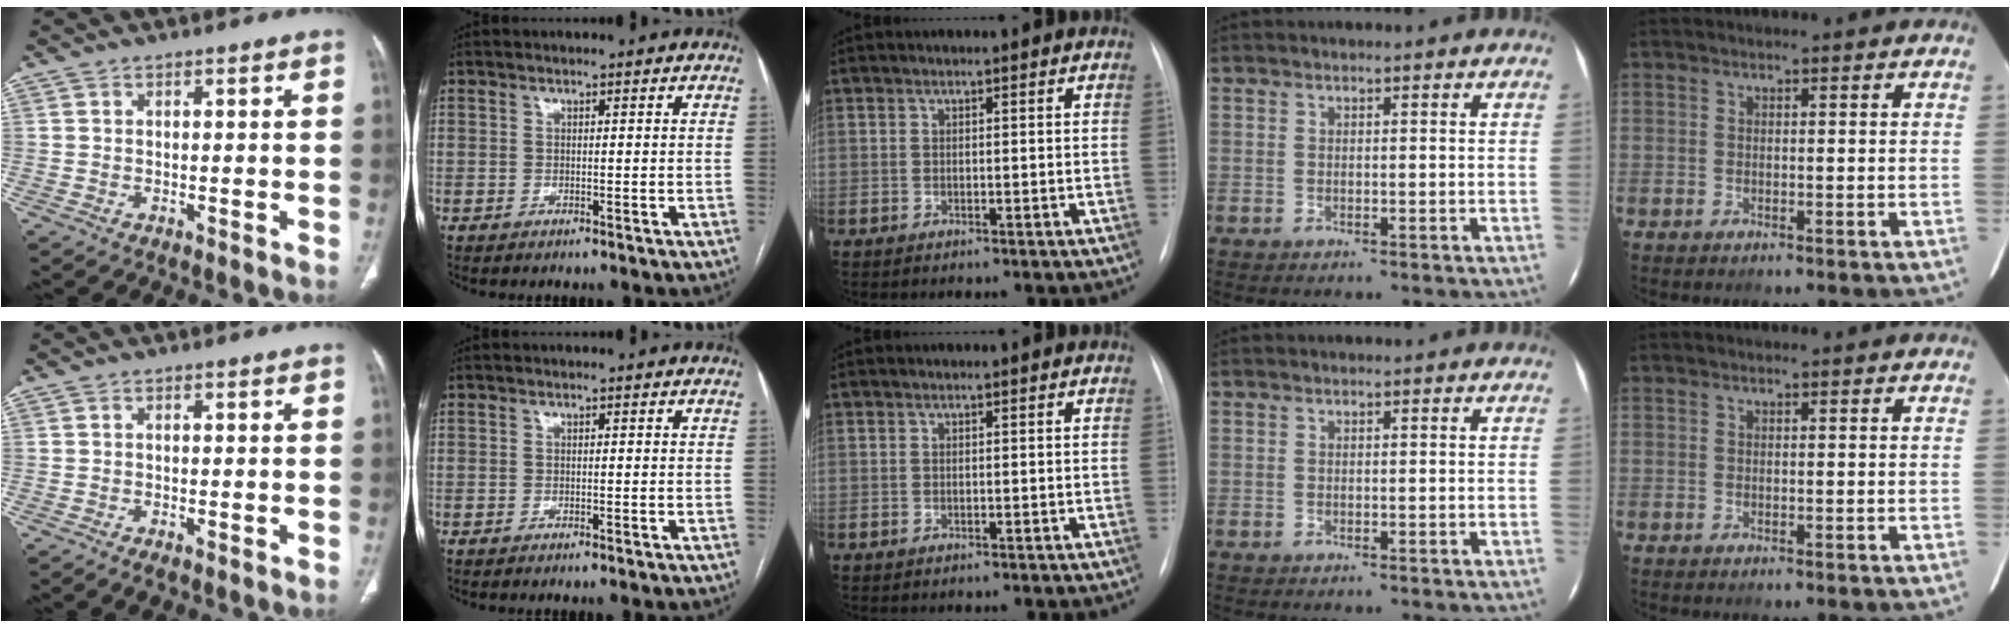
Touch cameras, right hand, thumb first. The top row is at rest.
{"thumb": {"total": 2.7, "force": [-2.4, 1.0, 0.8], "torque": [-0.018, 0.011, -0.037]}}